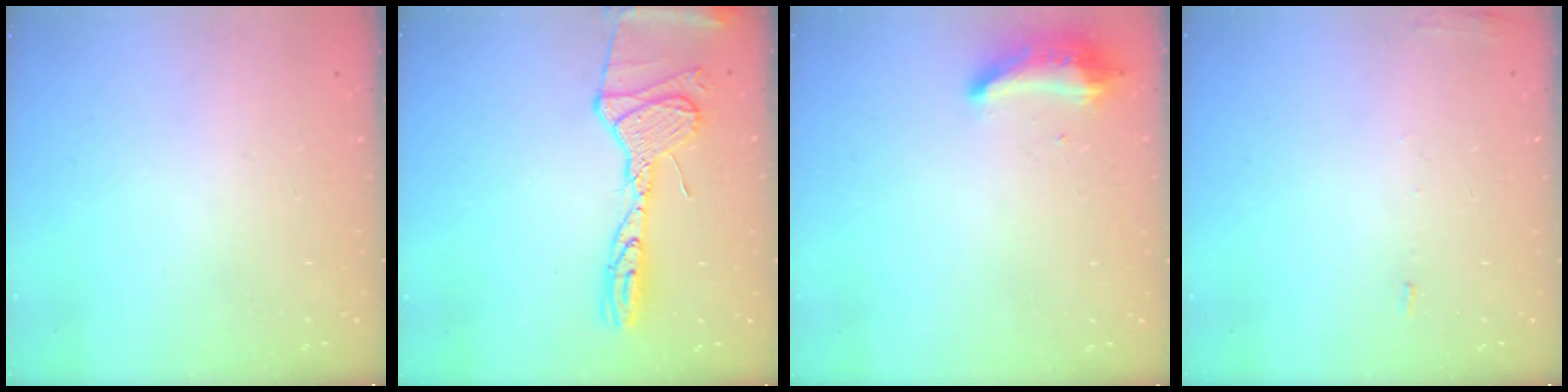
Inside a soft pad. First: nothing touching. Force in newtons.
{"total": 17.4, "press": 17.2, "slide": 2.8}
{"total": 9.5, "press": 9.4, "slide": 0.7}
{"total": 5.0, "press": 4.9, "slide": 0.6}